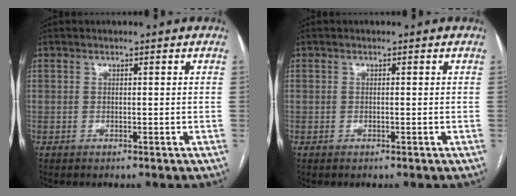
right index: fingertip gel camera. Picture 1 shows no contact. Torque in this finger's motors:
{"motor_torque": [-0.01, 0.14, -0.21, -0.02]}